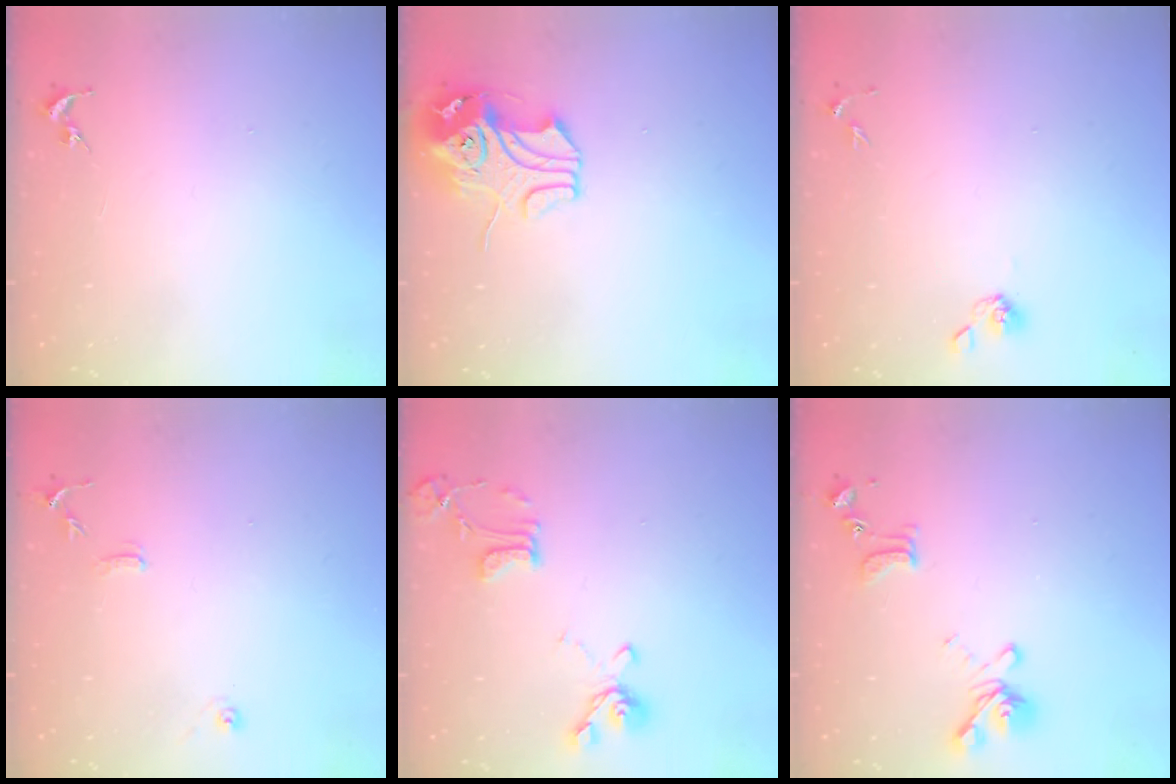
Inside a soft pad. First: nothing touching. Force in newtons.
{"total": 11.9, "press": 11.8, "slide": 1.8}
{"total": 5.5, "press": 5.2, "slide": 1.8}
{"total": 7.6, "press": 7.5, "slide": 0.9}
{"total": 15.7, "press": 15.7, "slide": 1.5}
{"total": 13.5, "press": 13.4, "slide": 1.4}